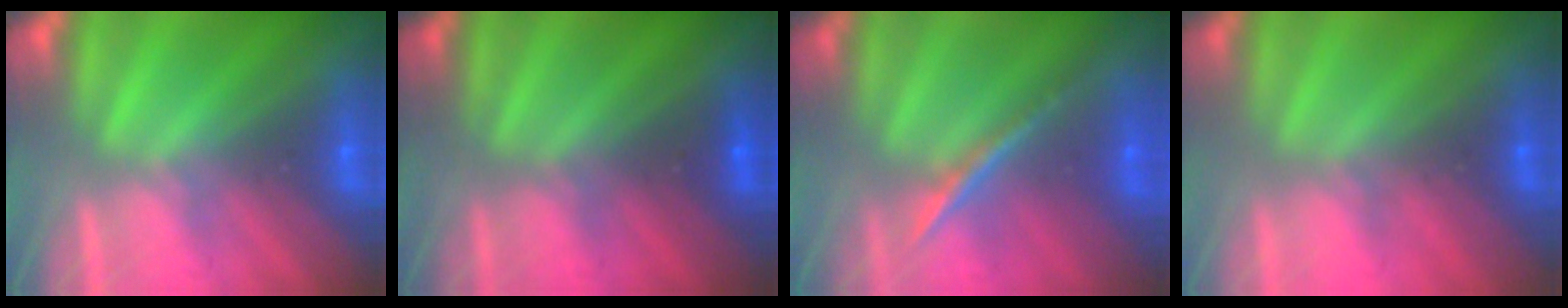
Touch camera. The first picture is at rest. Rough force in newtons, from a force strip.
{"total": 1.8}
{"total": 1.8}
{"total": 5.0}